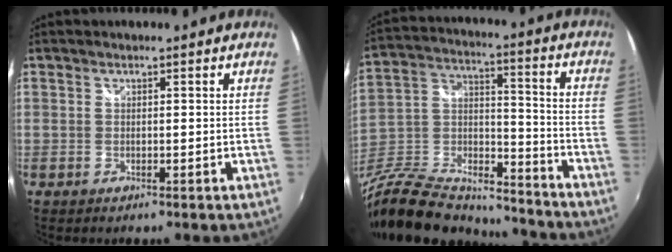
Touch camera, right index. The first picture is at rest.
{"total": 25.6, "force": [-20.3, 10.1, 11.9], "torque": [-0.260, 0.017, -0.330]}